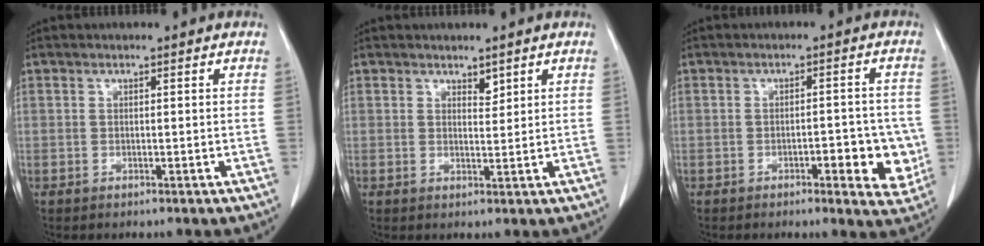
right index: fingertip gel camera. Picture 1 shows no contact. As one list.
[{"total": 1.5, "force": [1.2, 0.6, 0.7], "torque": [-0.008, -0.005, 0.019]}, {"total": 7.1, "force": [-2.0, 2.3, 6.4], "torque": [-0.069, 0.000, -0.020]}]